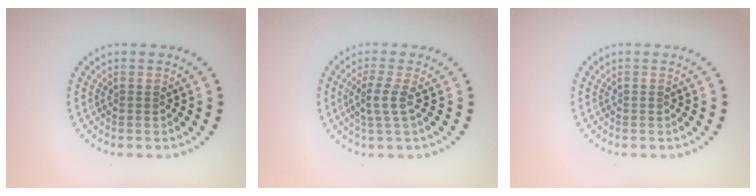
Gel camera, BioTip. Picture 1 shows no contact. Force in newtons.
{"total": 2.0, "press": 1.5, "slide": 1.4}
{"total": 0.0}